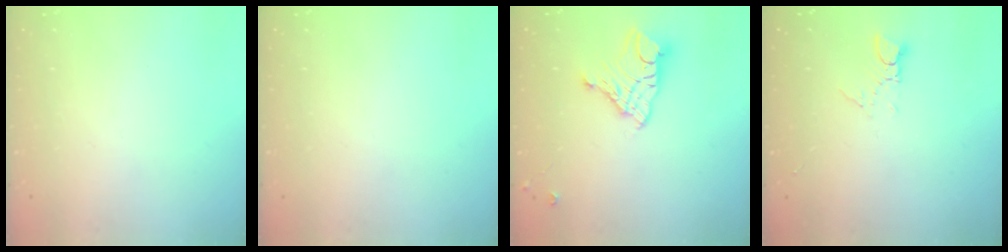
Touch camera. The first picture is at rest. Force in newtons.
{"total": 0.0}
{"total": 11.6, "press": 11.6, "slide": 1.1}
{"total": 3.4, "press": 3.4, "slide": 0.2}